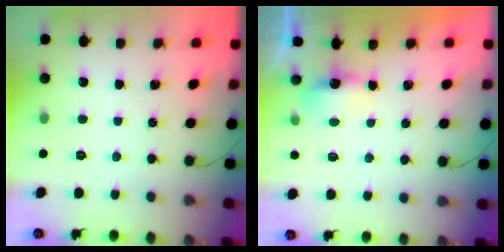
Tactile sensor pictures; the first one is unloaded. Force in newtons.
{"total": 4.1, "press": 3.9, "slide": 1.2}